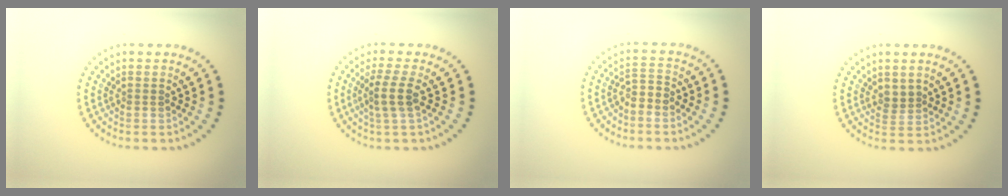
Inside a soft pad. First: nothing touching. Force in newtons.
{"total": 2.6, "press": 2.1, "slide": 1.5}
{"total": 1.9, "press": 1.4, "slide": 1.2}
{"total": 1.3, "press": 1.0, "slide": 0.8}